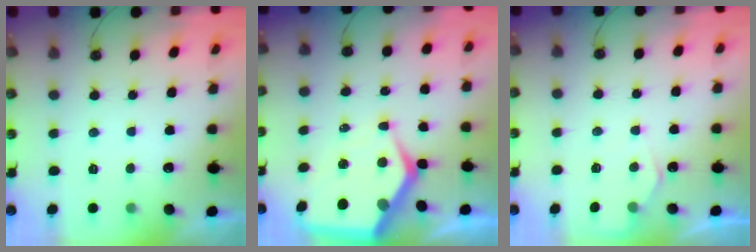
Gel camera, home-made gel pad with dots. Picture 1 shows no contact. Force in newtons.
{"total": 12.0, "press": 12.0, "slide": 1.1}
{"total": 4.4, "press": 4.4, "slide": 0.6}